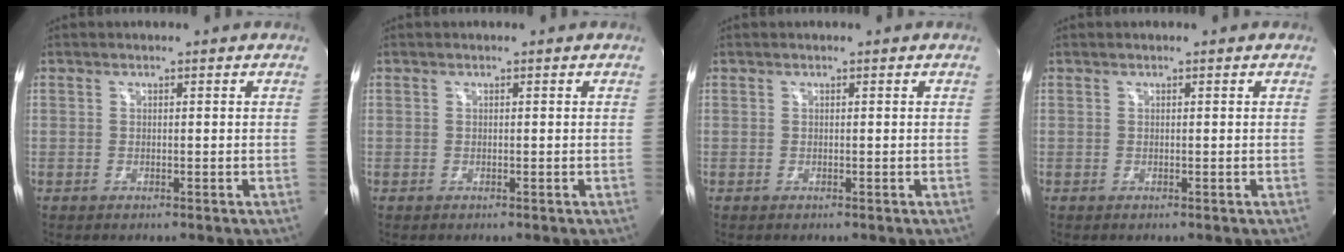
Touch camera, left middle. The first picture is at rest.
{"total": 0.0}
{"total": 0.0}
{"total": 0.0}